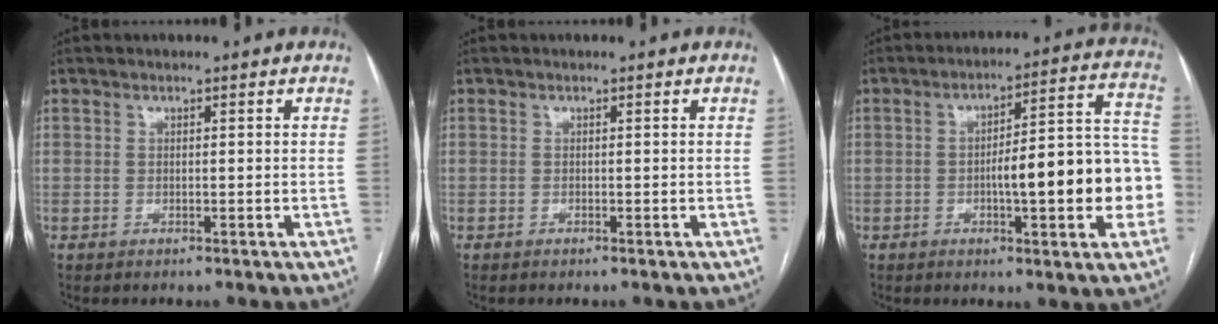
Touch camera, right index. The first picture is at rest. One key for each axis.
{"total": 0.0}
{"total": 16.0, "fx": -3.0, "fy": 3.2, "fz": 15.4, "tx": -0.190, "ty": 0.037, "tz": -0.037}